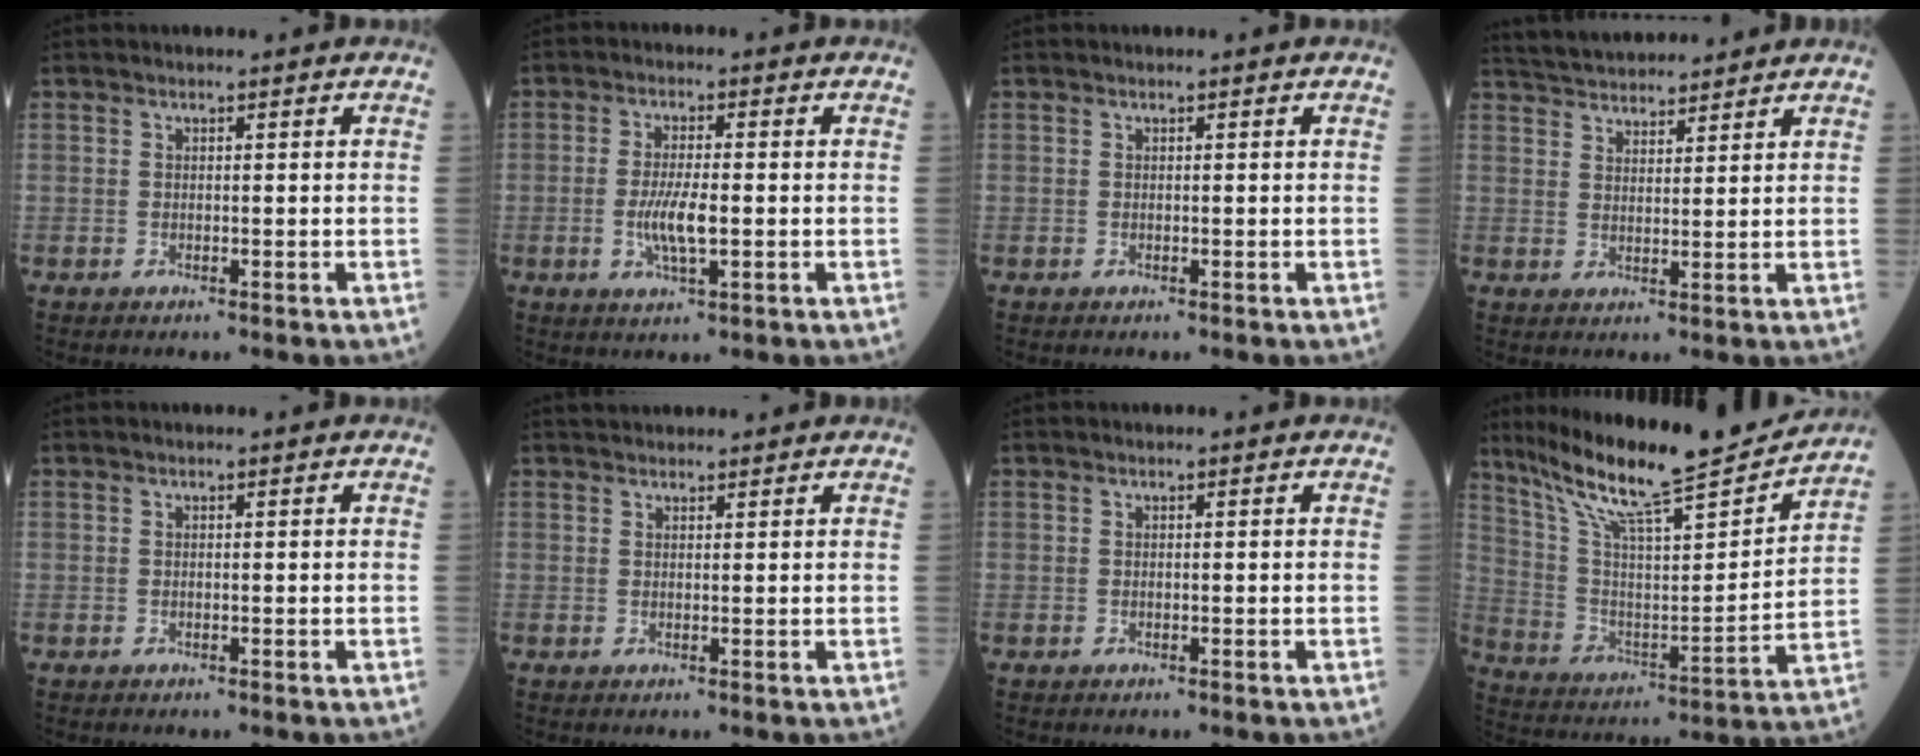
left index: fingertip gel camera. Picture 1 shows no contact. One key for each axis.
{"total": 5.4, "fx": -1.0, "fy": 1.1, "fz": 5.2, "tx": -0.109, "ty": -0.008, "tz": -0.018}
{"total": 0.0}
{"total": 10.0, "fx": 9.4, "fy": 1.8, "fz": 2.6, "tx": -0.048, "ty": 0.030, "tz": 0.154}
{"total": 0.0}
{"total": 4.3, "fx": 4.0, "fy": 0.9, "fz": 1.2, "tx": -0.011, "ty": 0.035, "tz": 0.059}
{"total": 0.0}
{"total": 22.2, "fx": 19.1, "fy": 1.5, "fz": 11.2, "tx": -0.194, "ty": -0.006, "tz": 0.312}